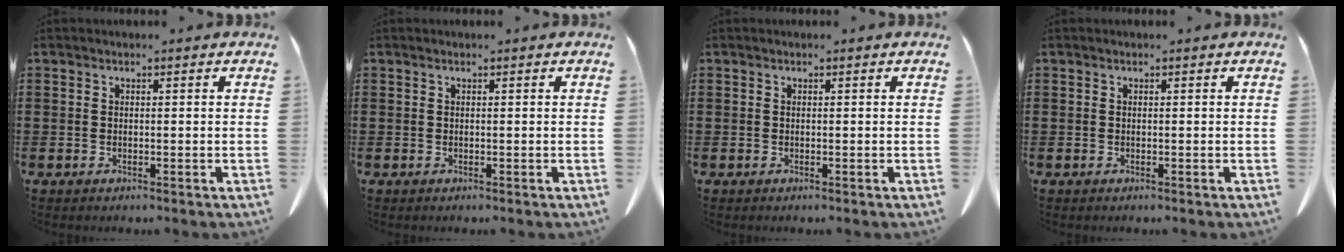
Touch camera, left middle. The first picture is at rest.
{"total": 0.0}
{"total": 0.0}
{"total": 0.0}